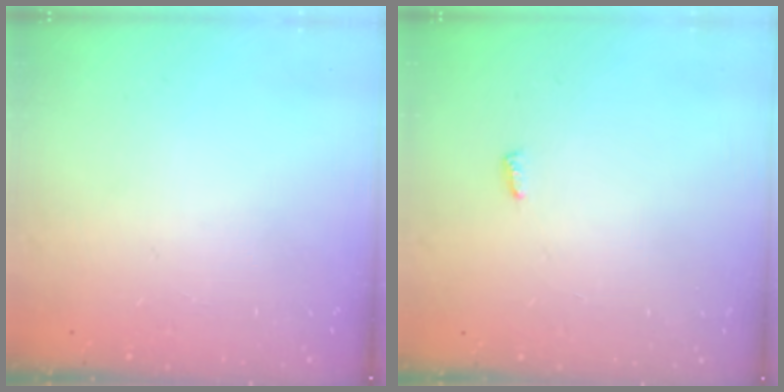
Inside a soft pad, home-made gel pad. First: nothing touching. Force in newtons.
{"total": 2.8, "press": 2.8, "slide": 0.4}